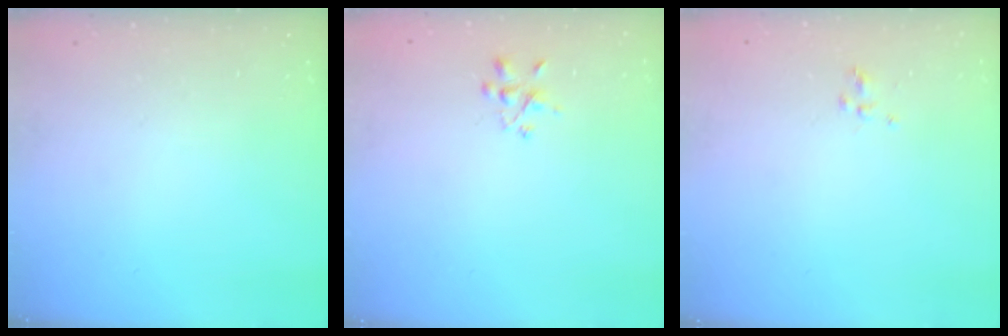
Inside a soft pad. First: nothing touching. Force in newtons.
{"total": 2.2, "press": 2.1, "slide": 0.8}
{"total": 2.5, "press": 2.2, "slide": 1.3}